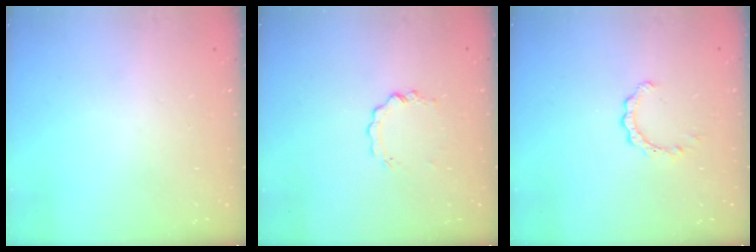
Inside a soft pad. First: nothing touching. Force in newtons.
{"total": 3.6, "press": 3.6, "slide": 0.3}
{"total": 2.2, "press": 2.1, "slide": 0.3}